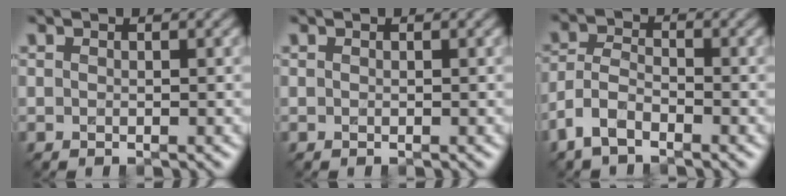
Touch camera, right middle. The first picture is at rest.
{"total": 0.0}
{"total": 3.4, "force": [-2.3, 1.4, 2.1], "torque": [-0.043, 0.003, -0.058]}